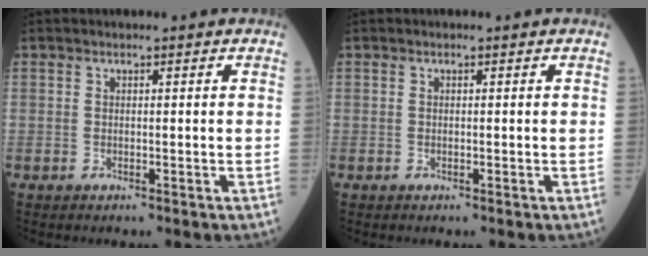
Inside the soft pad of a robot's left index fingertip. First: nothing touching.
{"total": 0.0}